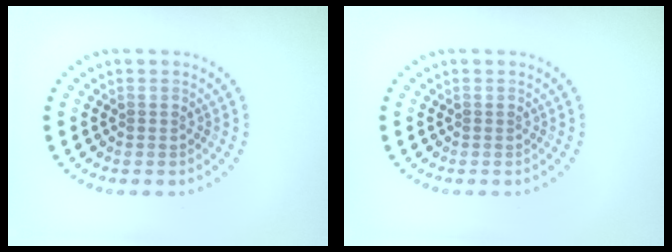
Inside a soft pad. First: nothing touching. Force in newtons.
{"total": 0.0}